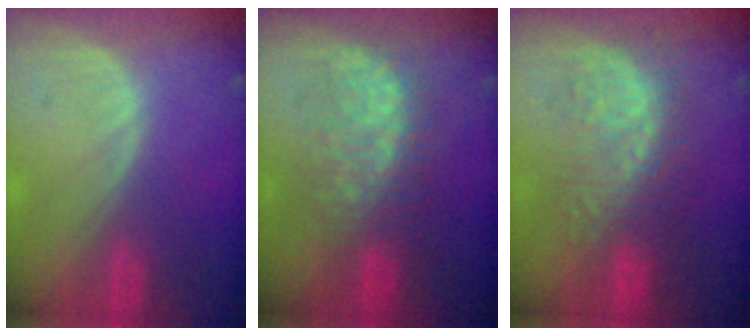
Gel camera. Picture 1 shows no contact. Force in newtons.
{"total": 7.8, "press": 7.8, "slide": 0.4}
{"total": 8.8, "press": 8.6, "slide": 2.0}